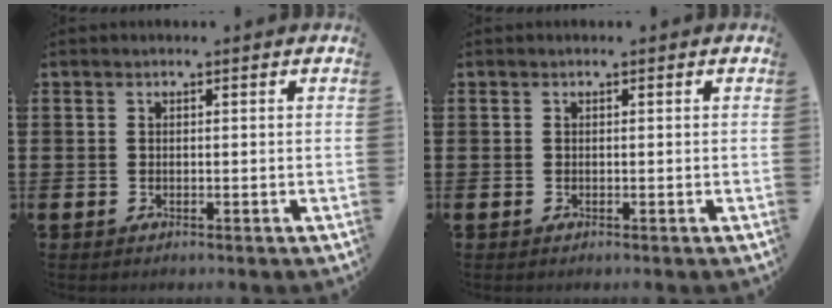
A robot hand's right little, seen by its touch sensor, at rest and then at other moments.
{"total": 0.0}